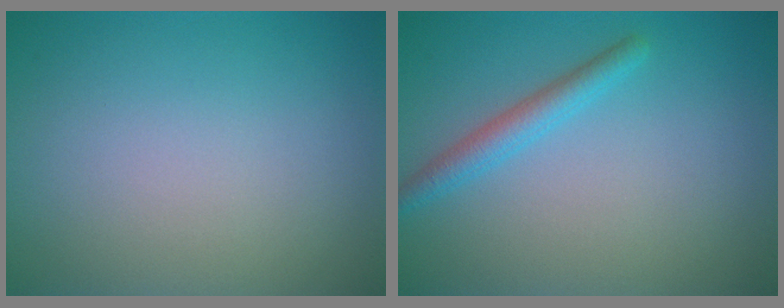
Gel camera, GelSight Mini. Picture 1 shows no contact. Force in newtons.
{"total": 2.3, "press": 2.3, "slide": 0.1}